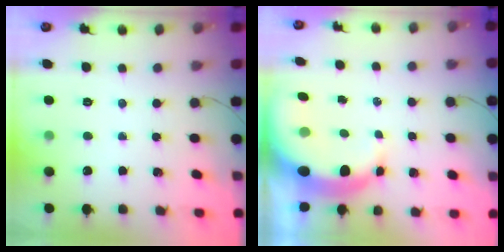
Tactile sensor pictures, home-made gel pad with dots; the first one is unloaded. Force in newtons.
{"total": 10.0, "press": 9.8, "slide": 1.9}